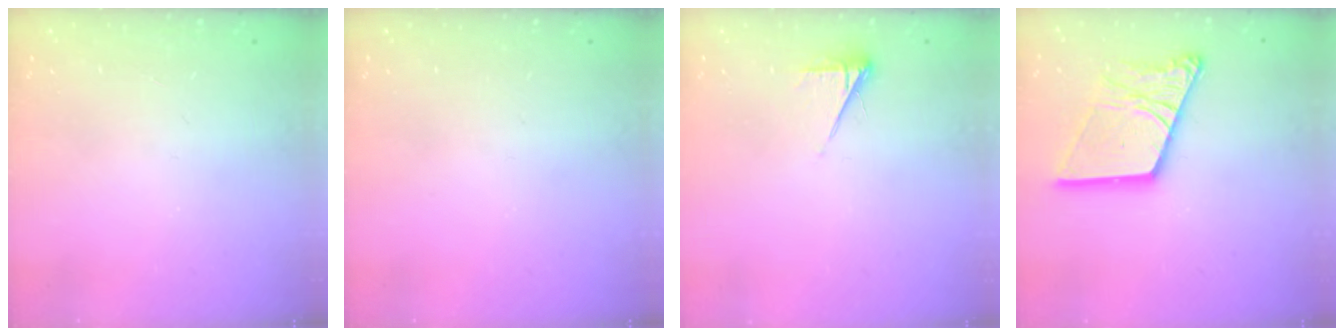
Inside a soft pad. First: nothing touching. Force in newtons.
{"total": 0.0}
{"total": 5.5, "press": 5.5, "slide": 0.7}
{"total": 18.7, "press": 18.6, "slide": 2.2}